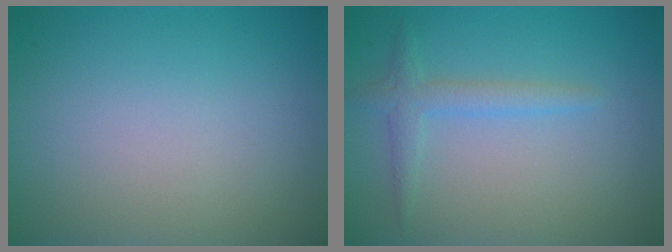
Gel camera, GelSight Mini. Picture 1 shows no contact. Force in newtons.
{"total": 1.9, "press": 1.9, "slide": 0.1}